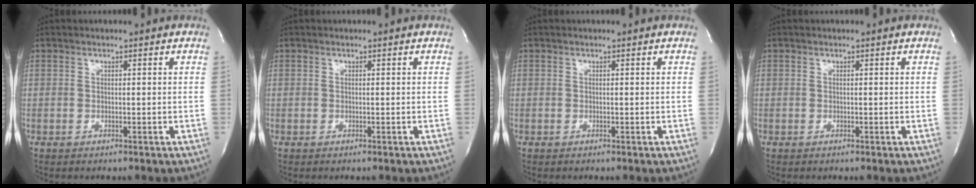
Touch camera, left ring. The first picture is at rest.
{"total": 0.0}
{"total": 0.0}
{"total": 0.0}